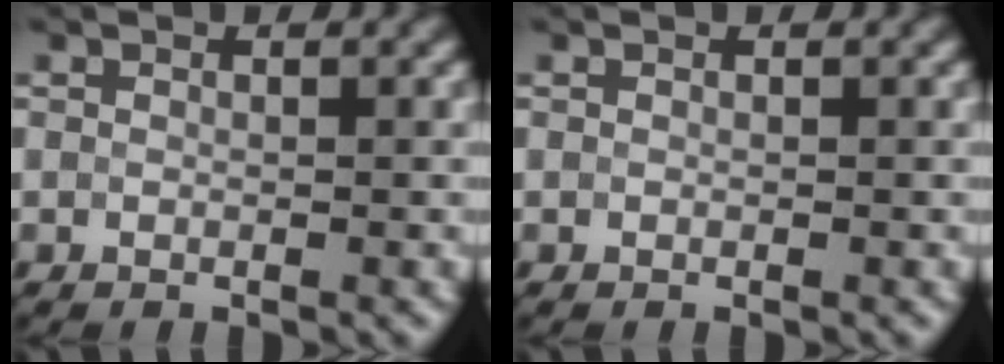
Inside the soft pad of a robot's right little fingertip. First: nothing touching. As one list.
[{"total": 0.0}]